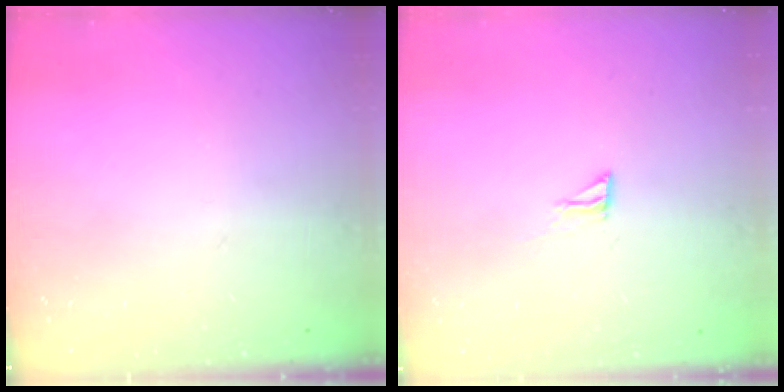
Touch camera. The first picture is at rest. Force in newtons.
{"total": 4.2, "press": 4.2, "slide": 0.2}